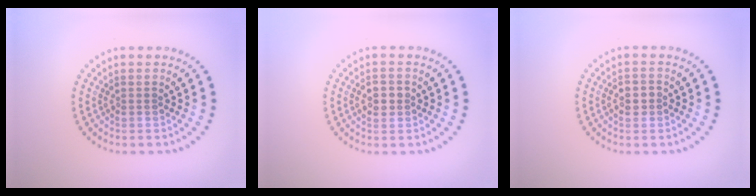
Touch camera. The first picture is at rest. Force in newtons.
{"total": 2.3, "press": 2.3, "slide": 0.1}
{"total": 1.5, "press": 1.5, "slide": 0.2}